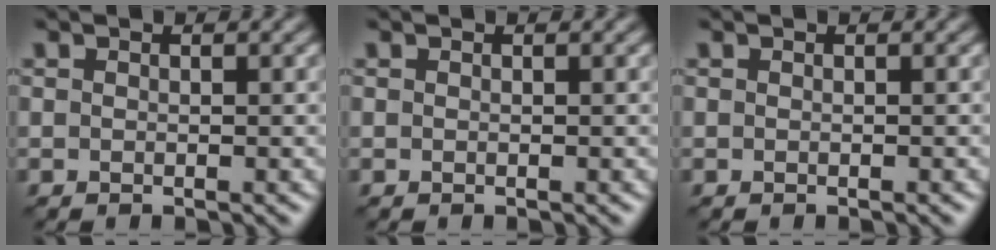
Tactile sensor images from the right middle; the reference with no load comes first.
{"total": 0.0}
{"total": 0.0}